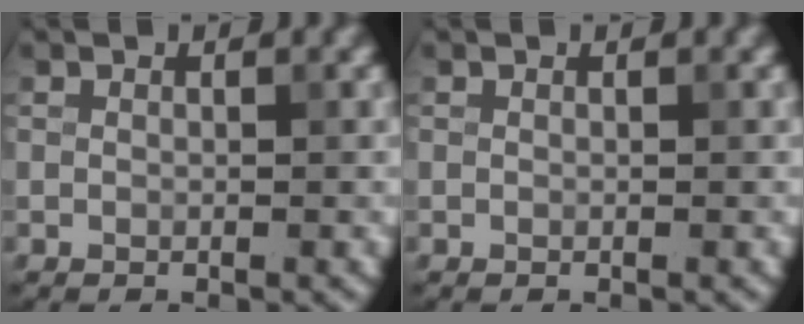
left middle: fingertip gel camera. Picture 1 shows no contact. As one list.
[{"total": 0.0}]